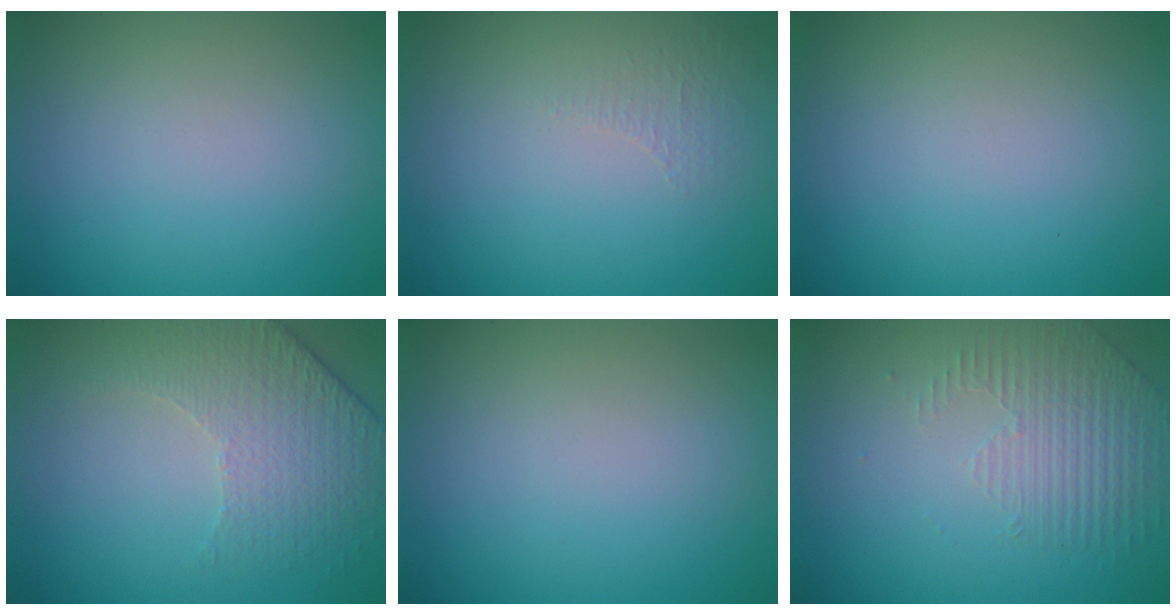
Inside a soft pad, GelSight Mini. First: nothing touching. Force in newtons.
{"total": 0.8, "press": 0.4, "slide": 0.7}
{"total": 0.0}
{"total": 4.7, "press": 3.4, "slide": 3.2}
{"total": 0.0}
{"total": 1.7, "press": 1.3, "slide": 1.1}